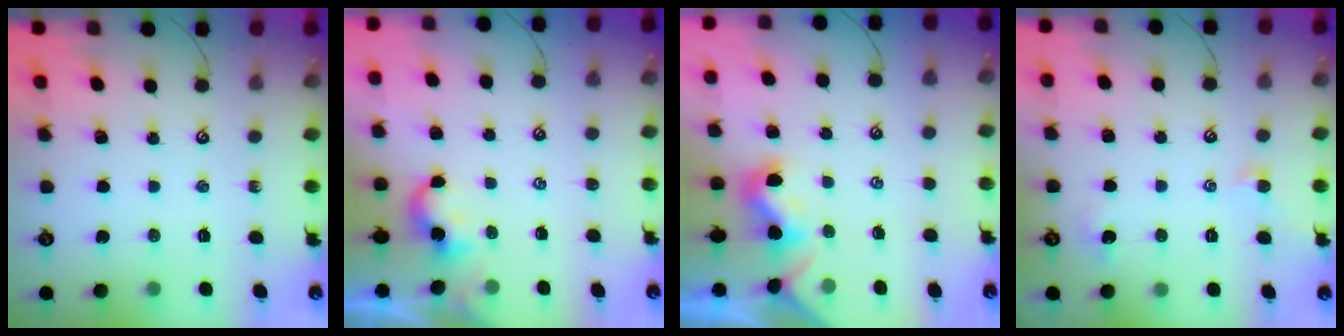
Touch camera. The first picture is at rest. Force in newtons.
{"total": 1.6, "press": 1.5, "slide": 0.2}
{"total": 0.9, "press": 0.9, "slide": 0.4}
{"total": 1.5, "press": 1.4, "slide": 0.5}